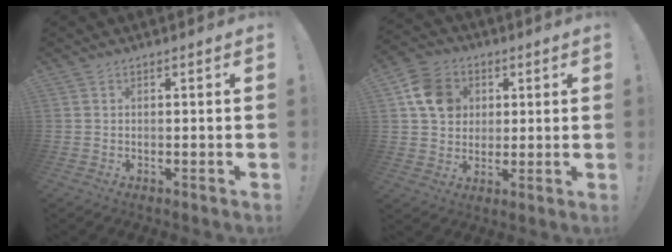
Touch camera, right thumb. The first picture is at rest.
{"total": 11.6, "force": [3.7, 9.9, 4.9], "torque": [-0.061, -0.008, 0.076]}